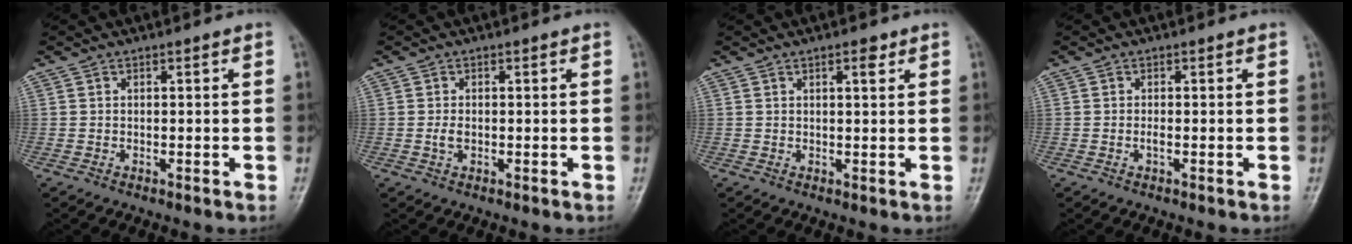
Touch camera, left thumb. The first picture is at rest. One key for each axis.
{"total": 1.6, "fx": -0.1, "fy": 1.1, "fz": 1.2, "tx": -0.023, "ty": -0.001, "tz": -0.003}
{"total": 2.3, "fx": 1.3, "fy": 0.8, "fz": 1.6, "tx": -0.019, "ty": -0.005, "tz": 0.017}
{"total": 0.7, "fx": -0.2, "fy": 0.2, "fz": 0.7, "tx": -0.014, "ty": -0.001, "tz": -0.005}